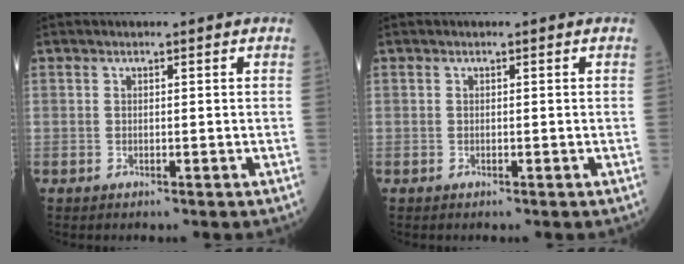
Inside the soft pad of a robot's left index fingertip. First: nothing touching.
{"total": 0.0}